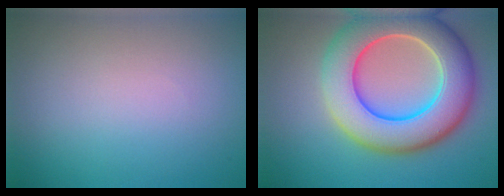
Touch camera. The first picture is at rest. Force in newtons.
{"total": 10.7, "press": 10.7, "slide": 0.8}